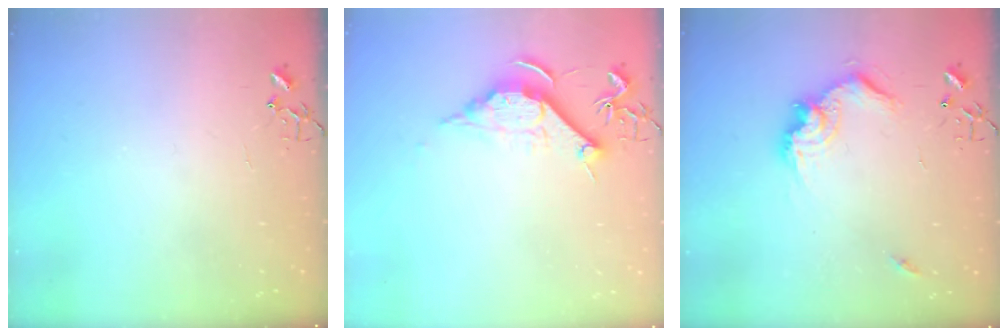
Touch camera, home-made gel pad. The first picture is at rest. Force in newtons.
{"total": 10.5, "press": 10.5, "slide": 0.1}
{"total": 14.4, "press": 14.3, "slide": 1.2}